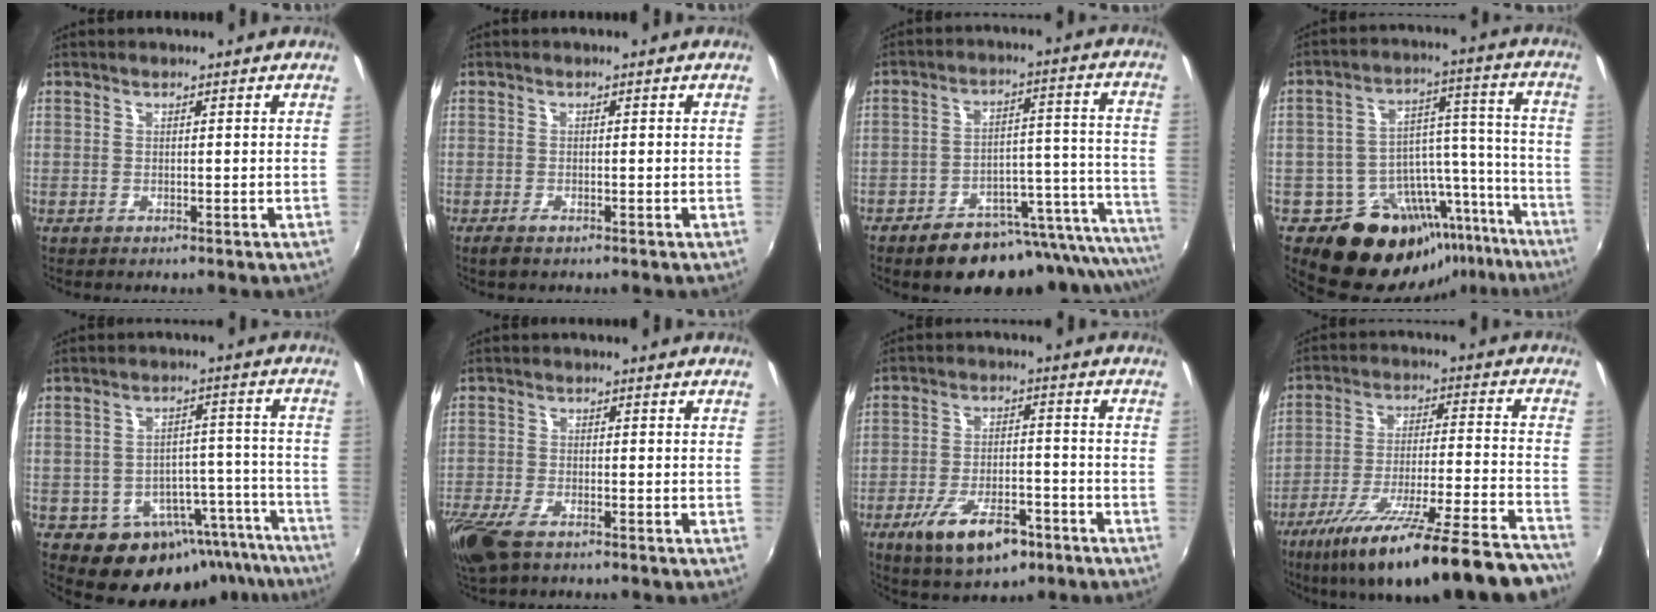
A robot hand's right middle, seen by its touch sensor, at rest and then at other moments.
{"total": 1.7, "force": [-1.2, 0.7, 0.9], "torque": [-0.020, -0.006, -0.023]}
{"total": 23.6, "force": [-20.2, 7.0, 10.0], "torque": [-0.109, 0.016, -0.266]}
{"total": 19.1, "force": [-14.5, 11.3, 5.4], "torque": [-0.097, 0.072, -0.188]}
{"total": 16.1, "force": [-11.3, 10.0, 5.6], "torque": [-0.090, 0.043, -0.122]}
{"total": 9.1, "force": [-6.2, 3.5, 5.6], "torque": [-0.147, -0.033, -0.123]}
{"total": 11.9, "force": [-6.9, 5.0, 8.3], "torque": [-0.170, -0.014, -0.111]}
{"total": 27.1, "force": [-22.6, 1.9, 14.8], "torque": [-0.245, -0.073, -0.333]}